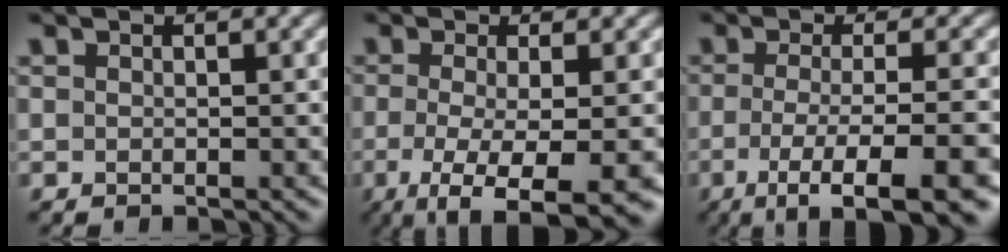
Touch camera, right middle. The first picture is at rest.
{"total": 7.3, "force": [-3.2, 1.8, 6.2], "torque": [-0.099, -0.014, -0.053]}
{"total": 8.8, "force": [-4.2, 2.3, 7.3], "torque": [-0.099, -0.007, -0.065]}